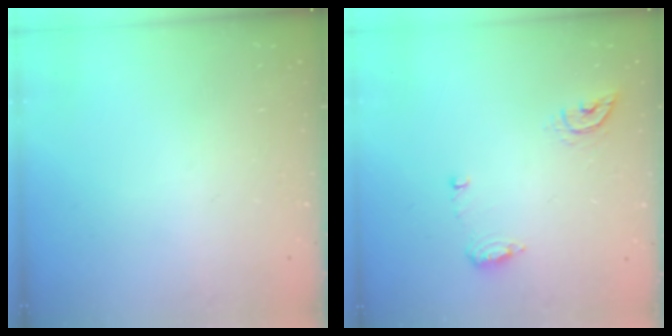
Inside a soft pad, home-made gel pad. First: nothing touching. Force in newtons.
{"total": 7.5, "press": 7.5, "slide": 0.8}